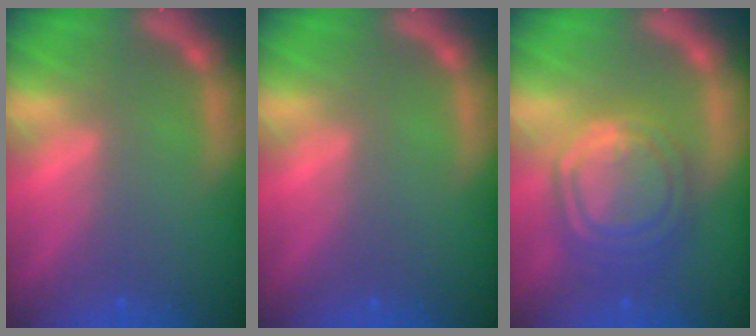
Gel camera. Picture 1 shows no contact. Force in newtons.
{"total": 0.0}
{"total": 9.5}